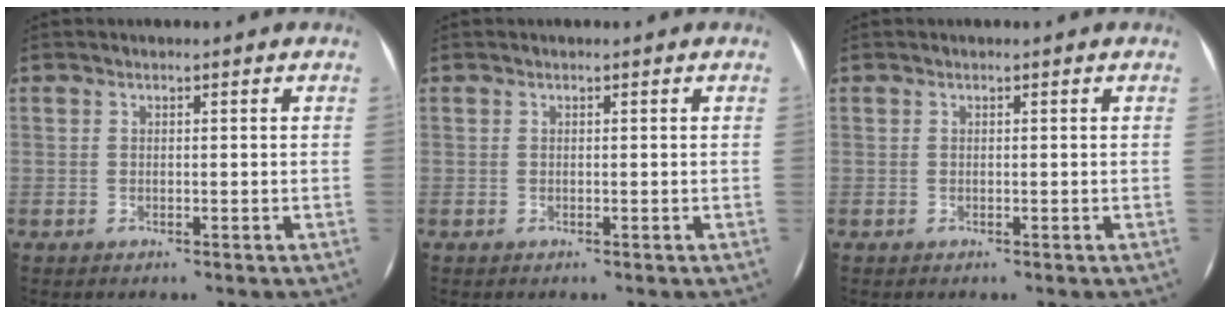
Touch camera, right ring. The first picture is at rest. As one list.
[{"total": 0.0}, {"total": 0.0}]